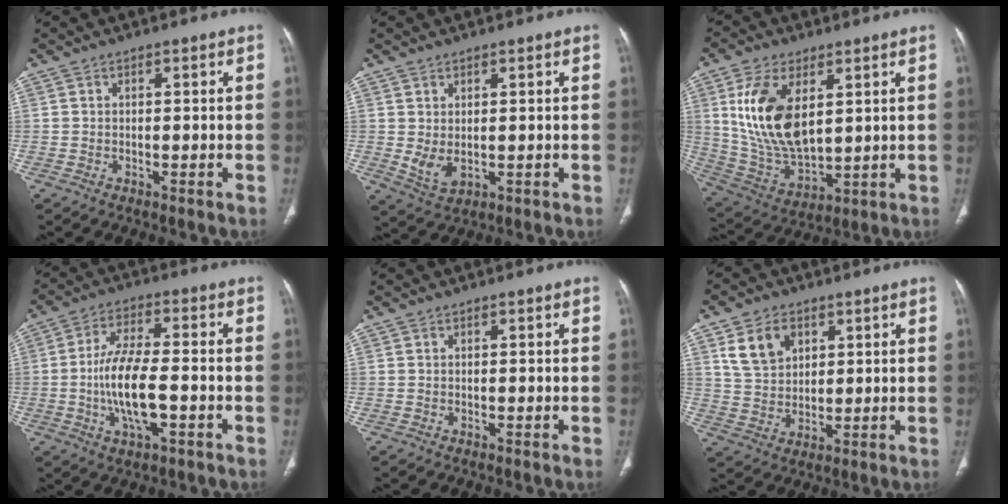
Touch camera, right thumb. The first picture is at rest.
{"total": 4.0, "force": [0.4, 2.2, 3.3], "torque": [-0.060, -0.008, 0.021]}
{"total": 16.5, "force": [4.9, 8.9, 13.1], "torque": [-0.244, -0.023, 0.107]}
{"total": 11.4, "force": [-2.4, 4.3, 10.2], "torque": [-0.199, 0.014, -0.046]}
{"total": 0.0}
{"total": 8.5, "force": [3.8, 6.2, 4.5], "torque": [-0.061, -0.013, 0.079]}